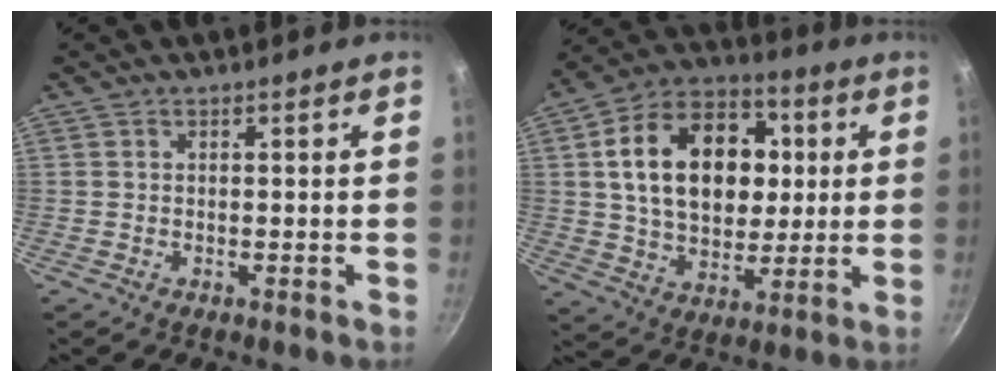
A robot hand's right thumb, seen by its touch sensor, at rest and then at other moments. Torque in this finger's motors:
{"motor_torque": [0.82, 4.03, 1.83, 0.33, 0.19]}